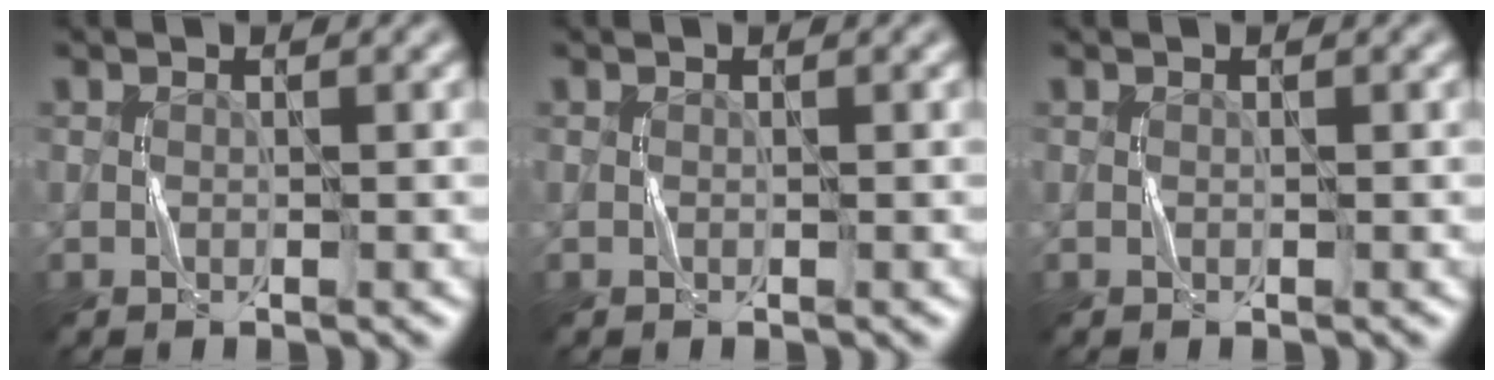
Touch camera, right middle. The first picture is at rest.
{"total": 0.0}
{"total": 0.0}